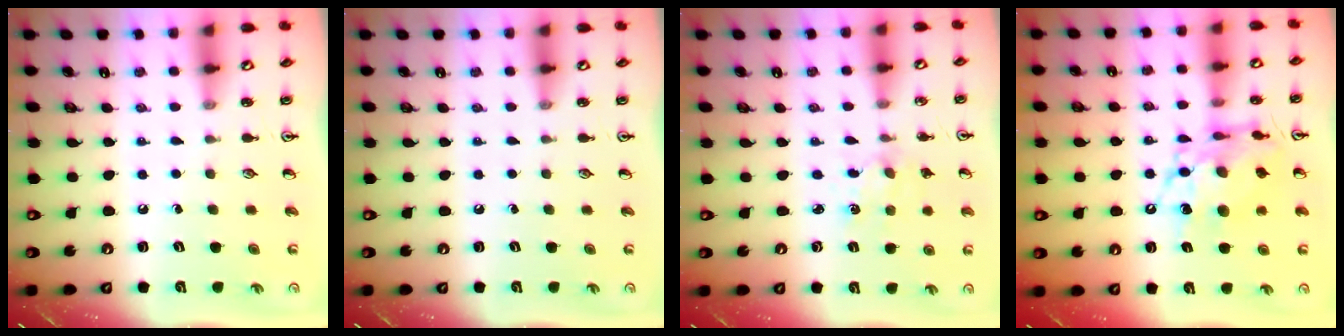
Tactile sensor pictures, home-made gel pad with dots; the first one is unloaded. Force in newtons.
{"total": 0.0}
{"total": 3.1, "press": 3.1, "slide": 0.4}
{"total": 13.3, "press": 13.3, "slide": 1.3}